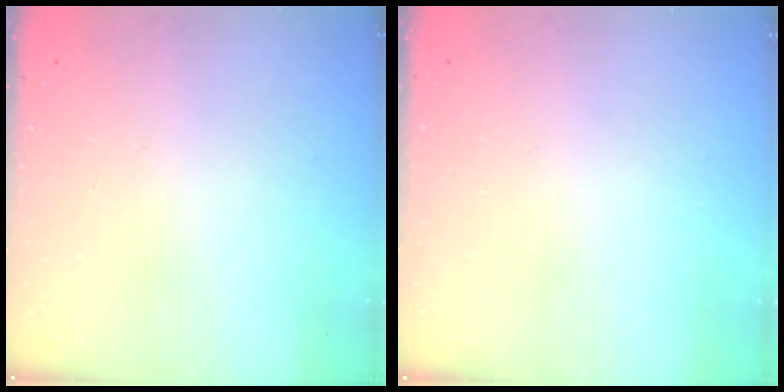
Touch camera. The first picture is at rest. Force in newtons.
{"total": 0.0}